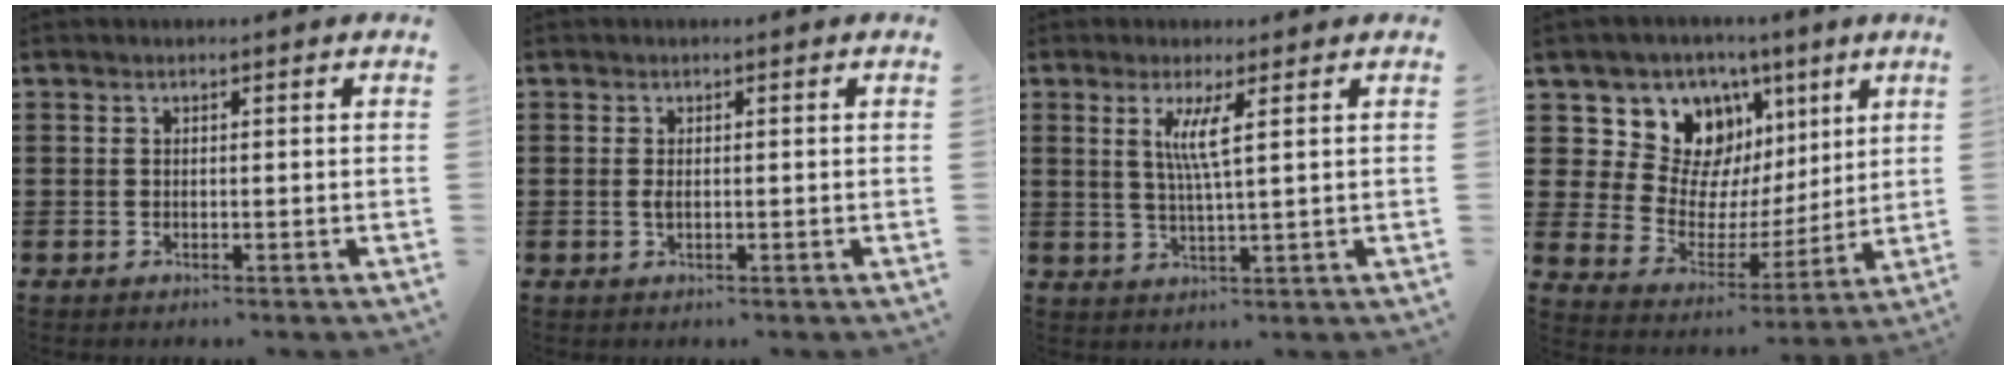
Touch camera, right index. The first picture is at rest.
{"total": 1.0, "force": [-0.1, 0.4, 1.0], "torque": [-0.020, -0.001, -0.001]}
{"total": 4.1, "force": [1.3, -0.1, 3.9], "torque": [-0.080, -0.003, 0.019]}
{"total": 11.4, "force": [5.3, 9.3, 3.9], "torque": [-0.110, -0.036, 0.104]}